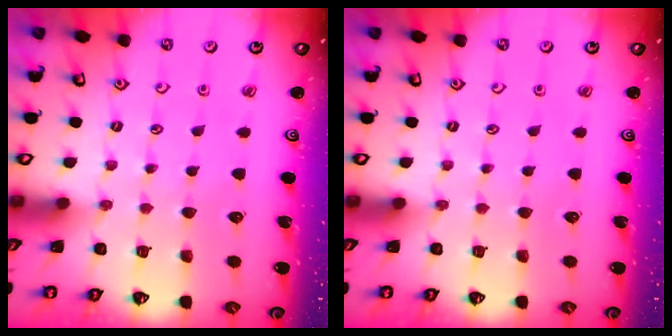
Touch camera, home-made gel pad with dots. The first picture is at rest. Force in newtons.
{"total": 0.0}